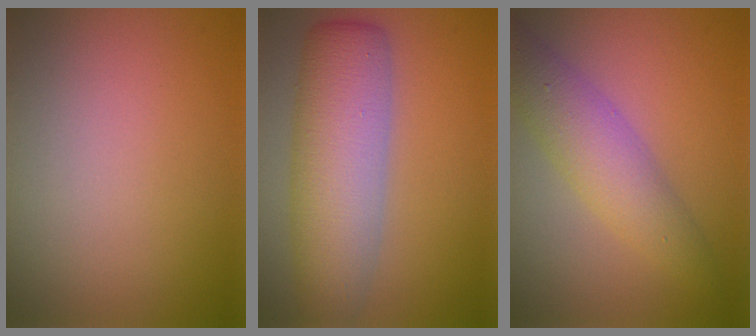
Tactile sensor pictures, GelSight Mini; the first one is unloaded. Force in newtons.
{"total": 7.6, "press": 7.6, "slide": 0.3}
{"total": 4.6, "press": 4.6, "slide": 0.1}